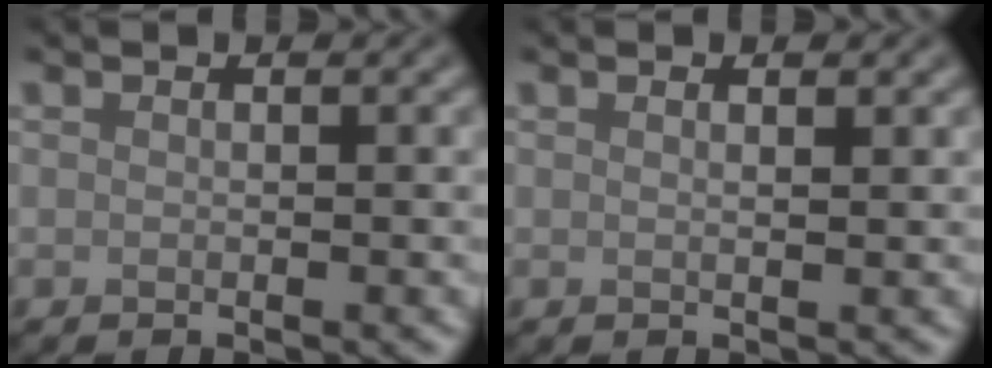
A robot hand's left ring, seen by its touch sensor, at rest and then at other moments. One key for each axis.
{"total": 0.8, "fx": 0.5, "fy": 0.0, "fz": 0.6, "tx": -0.004, "ty": -0.009, "tz": 0.006}